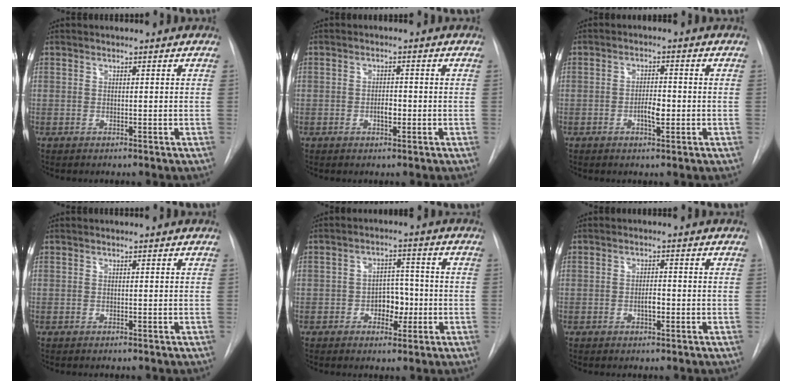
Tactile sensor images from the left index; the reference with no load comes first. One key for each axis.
{"total": 2.1, "fx": -0.7, "fy": 0.9, "fz": 1.8, "tx": -0.028, "ty": 0.003, "tz": -0.011}
{"total": 3.2, "fx": -0.9, "fy": 1.0, "fz": 2.9, "tx": -0.048, "ty": 0.003, "tz": -0.014}
{"total": 0.0}
{"total": 5.1, "fx": -1.5, "fy": 3.3, "fz": 3.6, "tx": -0.049, "ty": 0.013, "tz": -0.022}
{"total": 2.1, "fx": -0.7, "fy": 0.7, "fz": 1.8, "tx": -0.031, "ty": 0.002, "tz": -0.011}